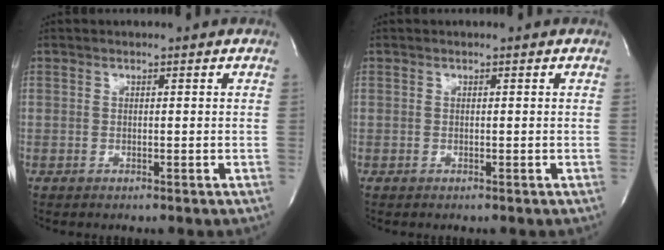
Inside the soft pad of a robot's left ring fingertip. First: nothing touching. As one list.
[{"total": 0.0}]